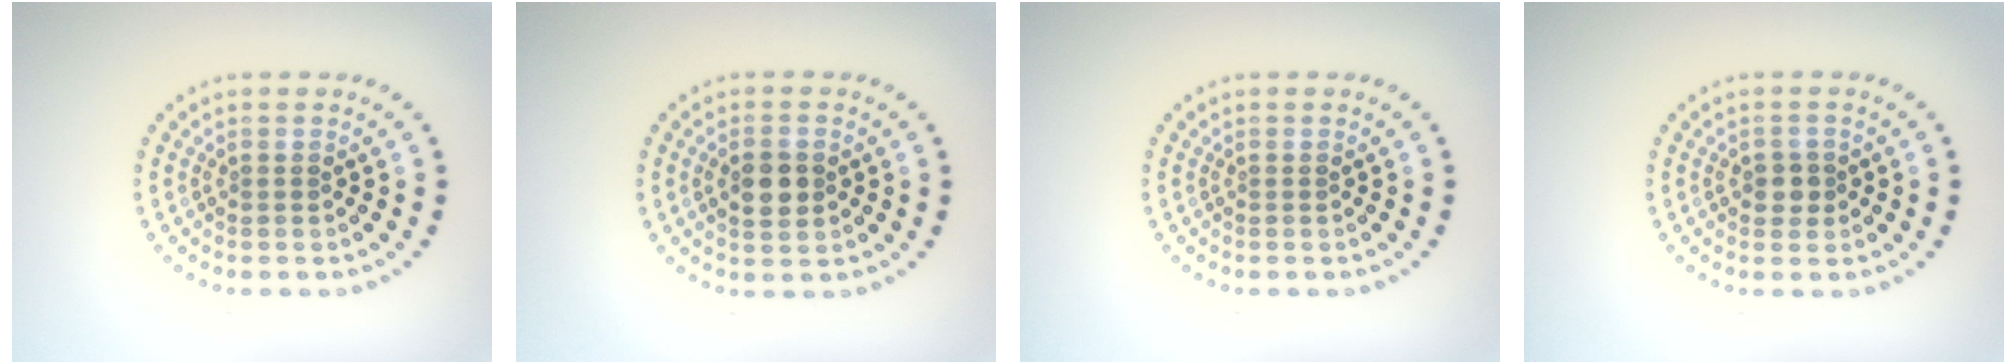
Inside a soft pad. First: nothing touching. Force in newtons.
{"total": 2.7, "press": 2.7, "slide": 0.1}
{"total": 0.0}
{"total": 1.6, "press": 1.5, "slide": 0.5}